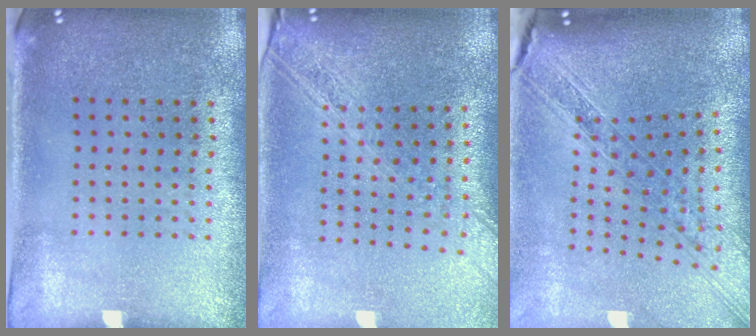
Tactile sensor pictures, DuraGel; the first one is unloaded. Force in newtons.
{"total": 2.2, "press": 1.9, "slide": 1.2}
{"total": 2.4, "press": 2.0, "slide": 1.3}